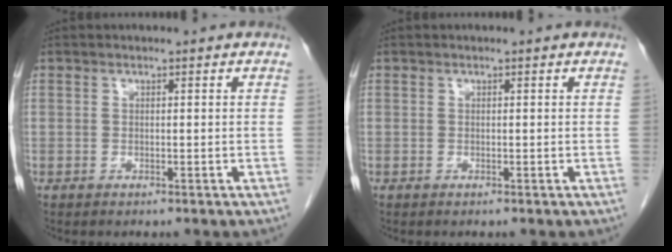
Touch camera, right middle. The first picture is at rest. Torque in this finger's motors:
{"motor_torque": [-0.01, -0.01, 0.00, 0.00]}